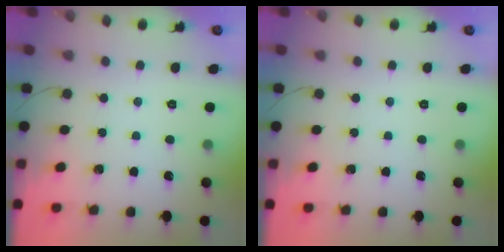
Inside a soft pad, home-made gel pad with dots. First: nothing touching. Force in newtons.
{"total": 0.0}